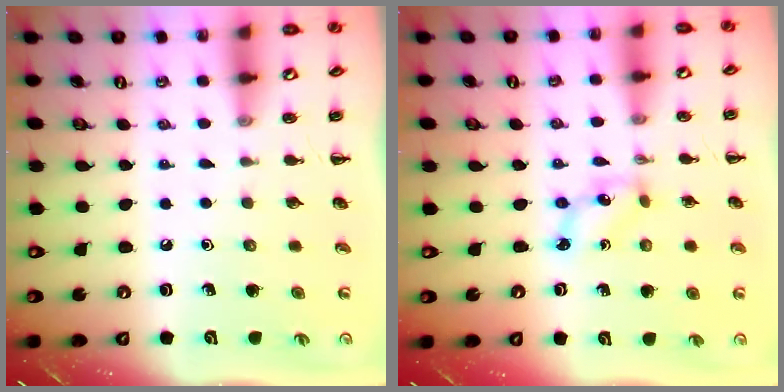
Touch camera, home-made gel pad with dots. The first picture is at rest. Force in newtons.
{"total": 2.5, "press": 2.5, "slide": 0.6}